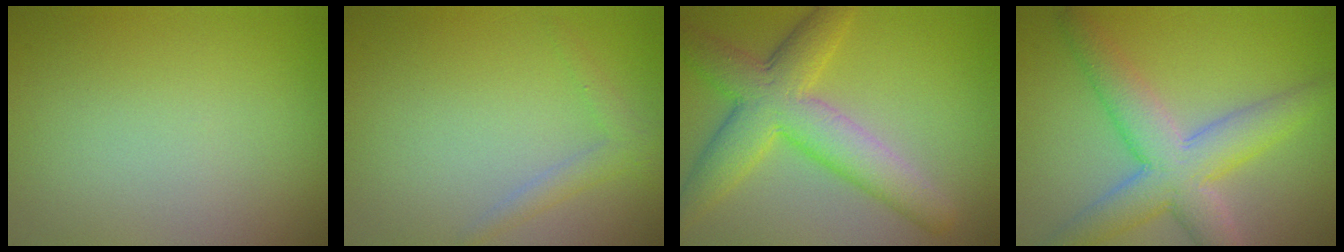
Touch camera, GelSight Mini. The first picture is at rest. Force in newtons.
{"total": 1.5, "press": 1.5, "slide": 0.1}
{"total": 7.1, "press": 7.1, "slide": 0.2}
{"total": 6.5, "press": 6.5, "slide": 0.3}